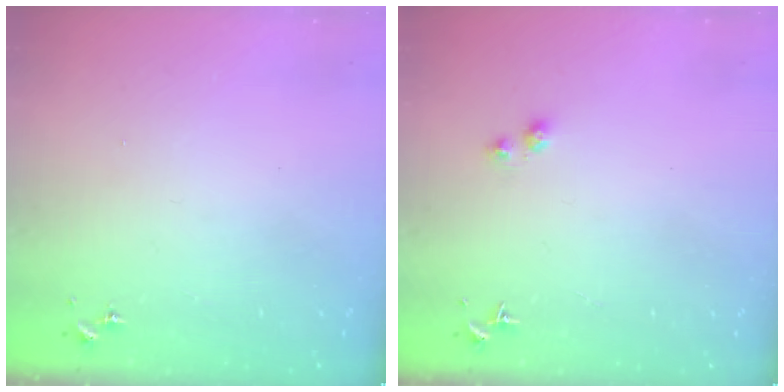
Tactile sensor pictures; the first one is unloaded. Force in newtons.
{"total": 3.4, "press": 3.4, "slide": 0.6}